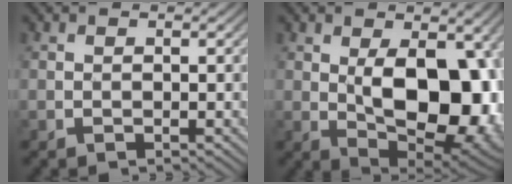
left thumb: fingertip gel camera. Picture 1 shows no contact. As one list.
[{"total": 14.3, "force": [-0.9, 7.8, 11.9], "torque": [-0.164, -0.015, -0.006]}]